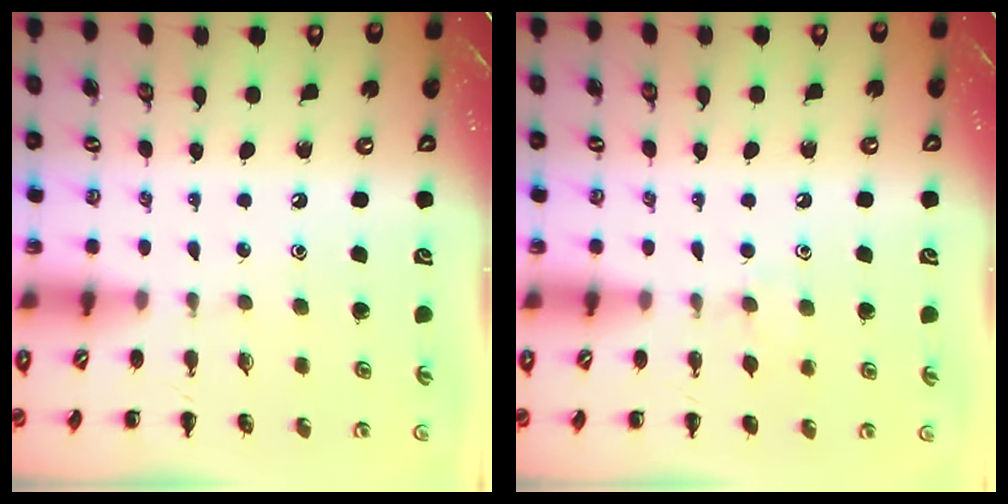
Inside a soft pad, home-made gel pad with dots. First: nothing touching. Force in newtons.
{"total": 5.4, "press": 5.1, "slide": 1.7}